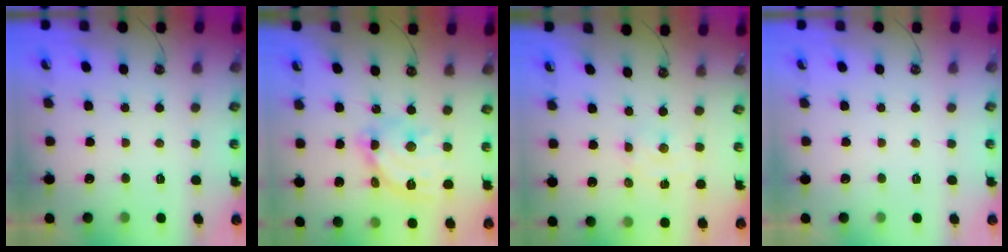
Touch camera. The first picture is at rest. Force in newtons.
{"total": 15.1, "press": 15.1, "slide": 1.3}
{"total": 1.9, "press": 1.9, "slide": 0.3}
{"total": 0.0}